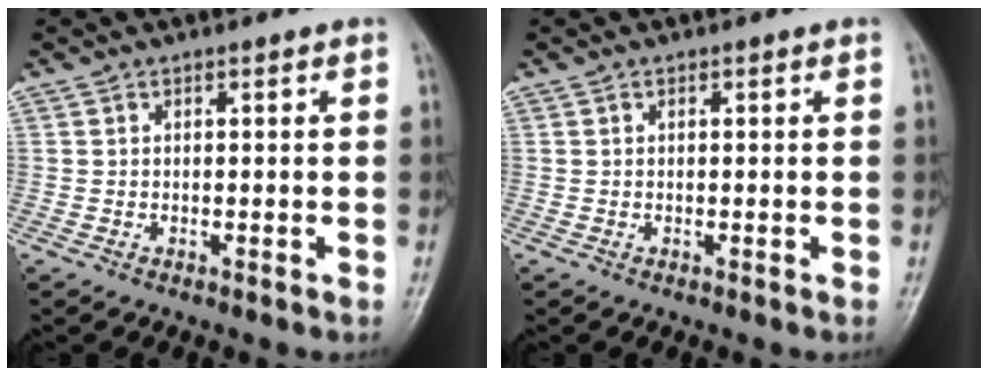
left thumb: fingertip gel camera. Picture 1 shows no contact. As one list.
[{"total": 0.0}]